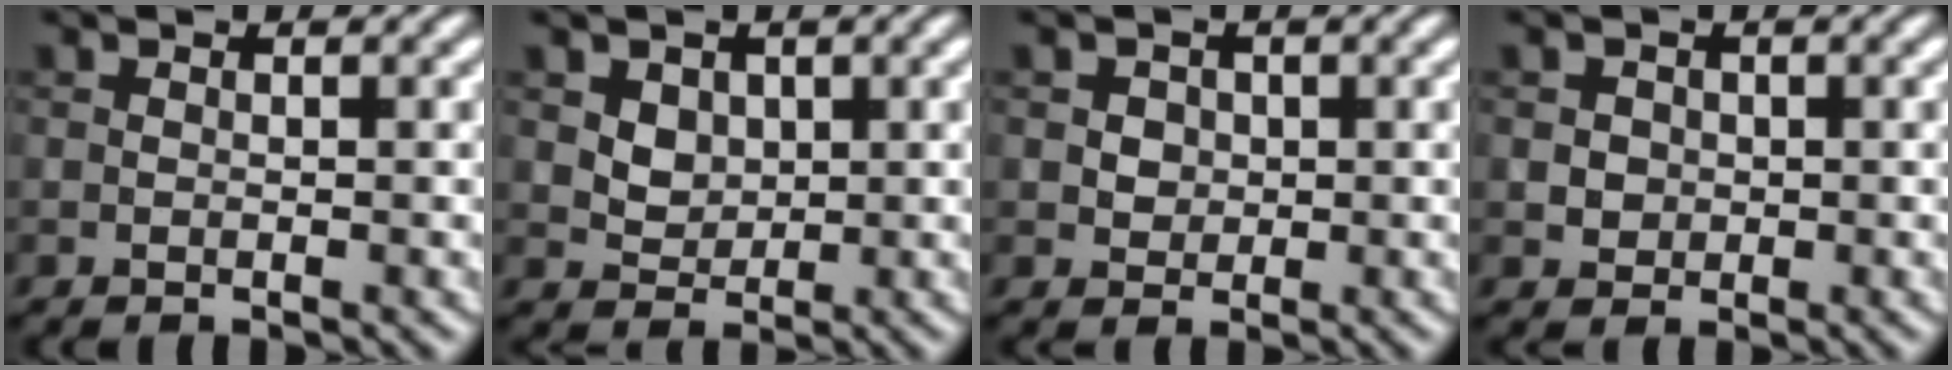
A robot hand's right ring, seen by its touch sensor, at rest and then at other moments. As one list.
[{"total": 3.0, "force": [1.3, 2.3, 1.5], "torque": [-0.038, 0.000, 0.039]}, {"total": 2.0, "force": [0.6, 1.7, 0.8], "torque": [-0.011, 0.004, 0.014]}, {"total": 1.7, "force": [0.2, 1.6, 0.6], "torque": [-0.002, 0.003, 0.010]}]